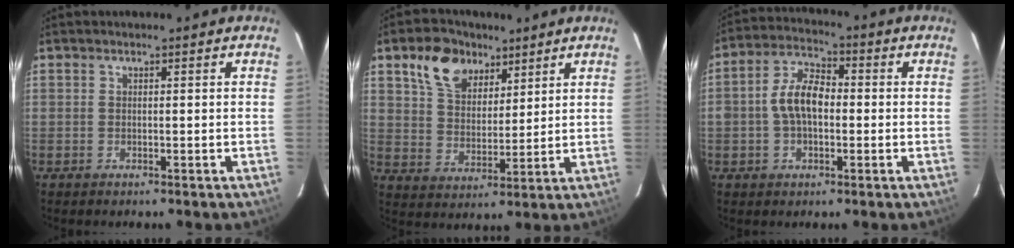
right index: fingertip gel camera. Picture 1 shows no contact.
{"total": 11.0, "force": [6.6, 6.9, 5.4], "torque": [-0.108, 0.033, 0.123]}
{"total": 8.4, "force": [-0.6, 5.0, 6.7], "torque": [-0.134, 0.020, -0.011]}